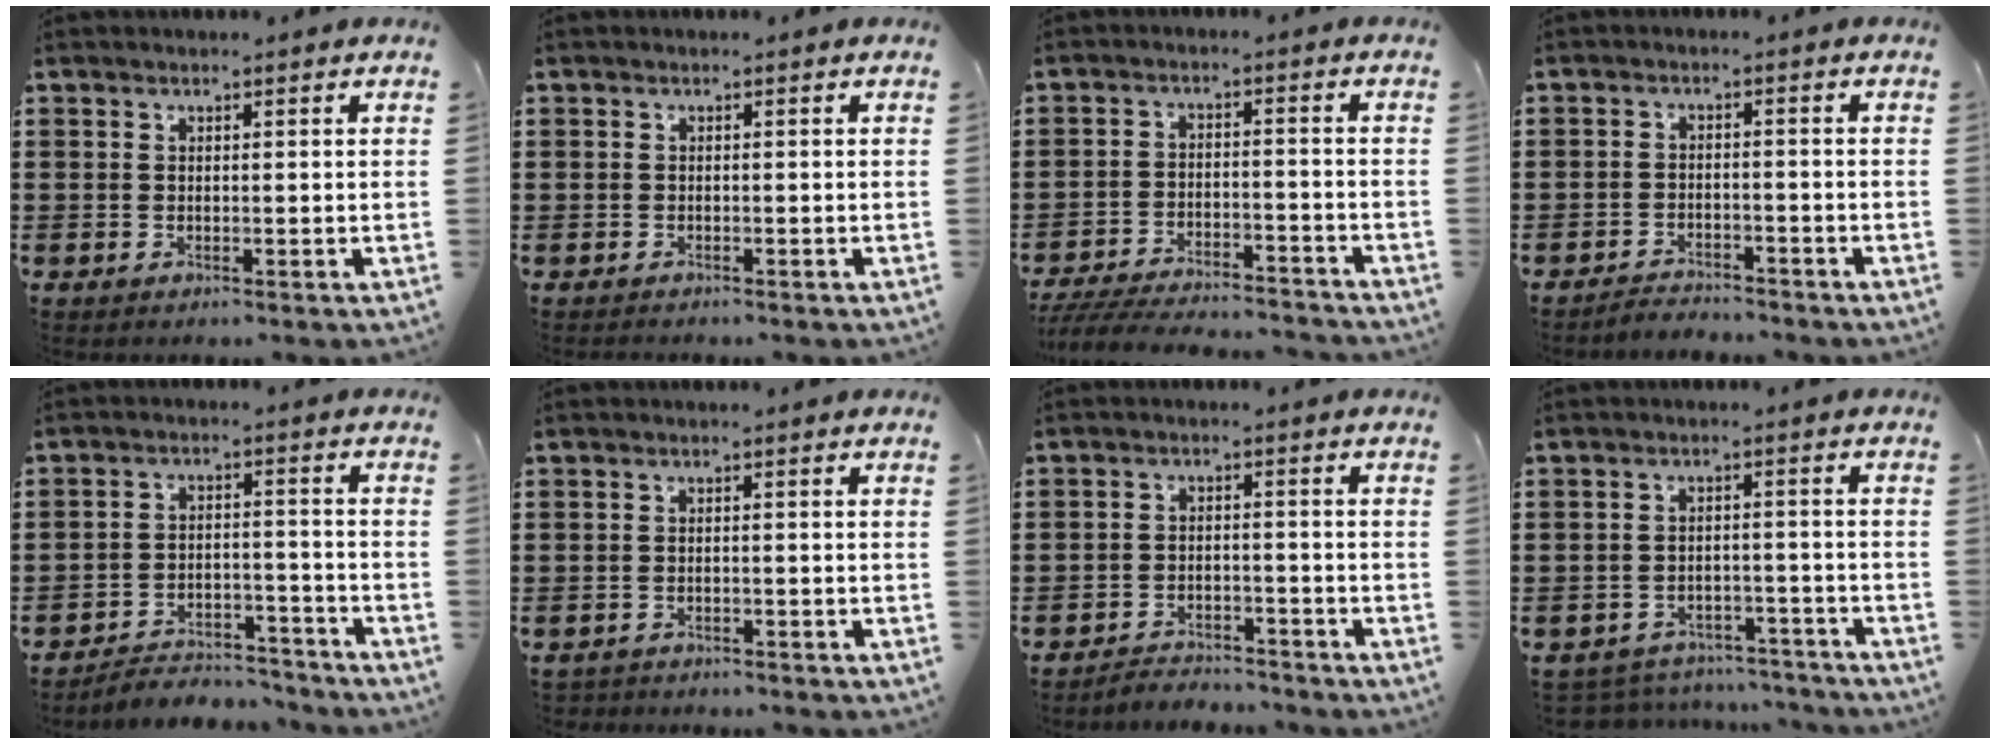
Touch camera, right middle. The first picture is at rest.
{"total": 0.6, "force": [-0.5, 0.2, -0.1], "torque": [0.001, 0.002, -0.011]}
{"total": 6.0, "force": [-5.8, 0.3, 1.5], "torque": [-0.034, -0.002, -0.113]}
{"total": 2.9, "force": [-2.9, 0.4, -0.3], "torque": [-0.004, -0.001, -0.063]}
{"total": 4.5, "force": [-4.4, 0.7, 0.3], "torque": [-0.010, 0.008, -0.094]}
{"total": 1.2, "force": [-1.2, 0.0, -0.1], "torque": [-0.004, -0.002, -0.026]}
{"total": 3.3, "force": [-3.3, 0.4, -0.3], "torque": [-0.005, 0.000, -0.072]}
{"total": 3.8, "force": [-3.8, 0.4, -0.1], "torque": [-0.007, 0.001, -0.080]}